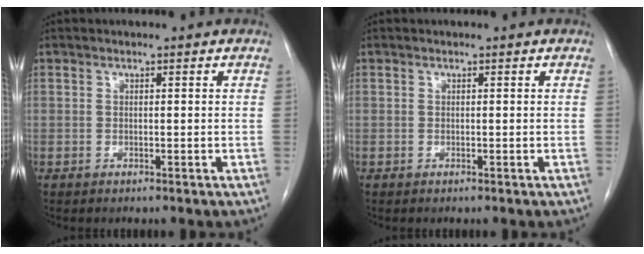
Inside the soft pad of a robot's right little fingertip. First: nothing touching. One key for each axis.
{"total": 0.0}